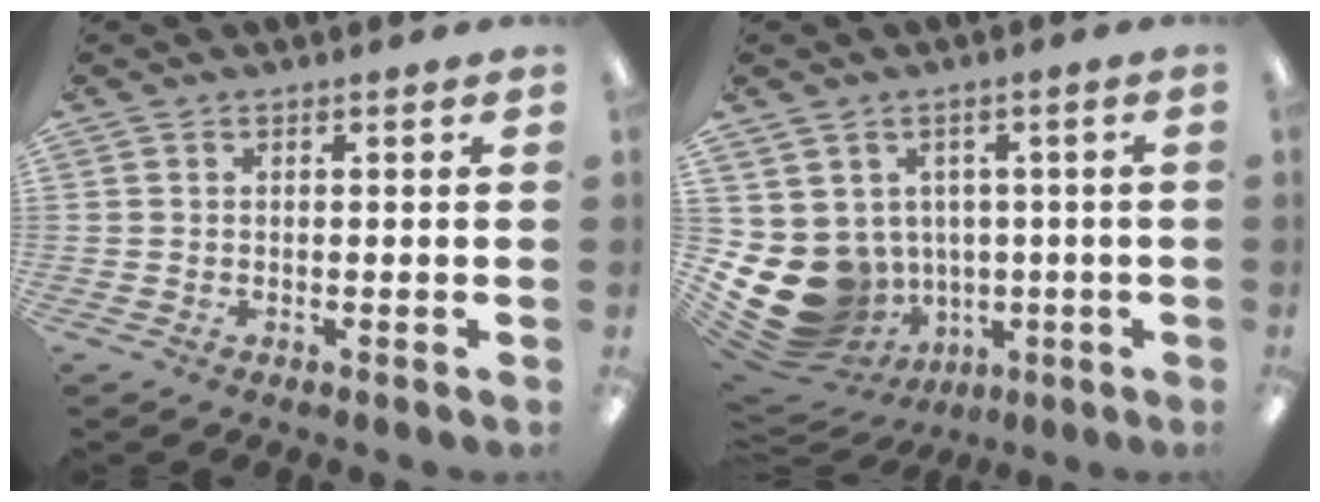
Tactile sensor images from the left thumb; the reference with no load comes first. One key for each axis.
{"total": 13.7, "fx": -2.2, "fy": 11.9, "fz": 6.4, "tx": -0.166, "ty": -0.010, "tz": -0.023}